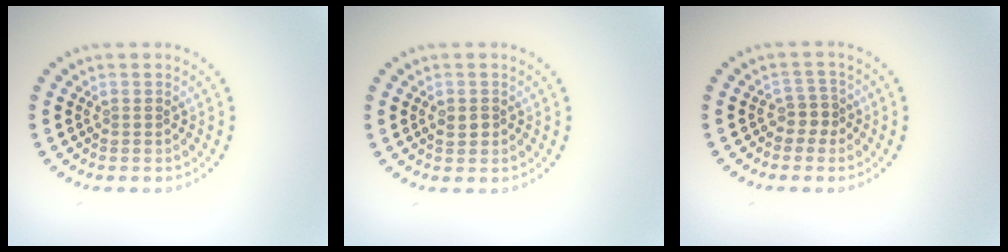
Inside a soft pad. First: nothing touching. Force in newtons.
{"total": 1.1, "press": 1.1, "slide": 0.2}
{"total": 1.6, "press": 1.2, "slide": 1.0}